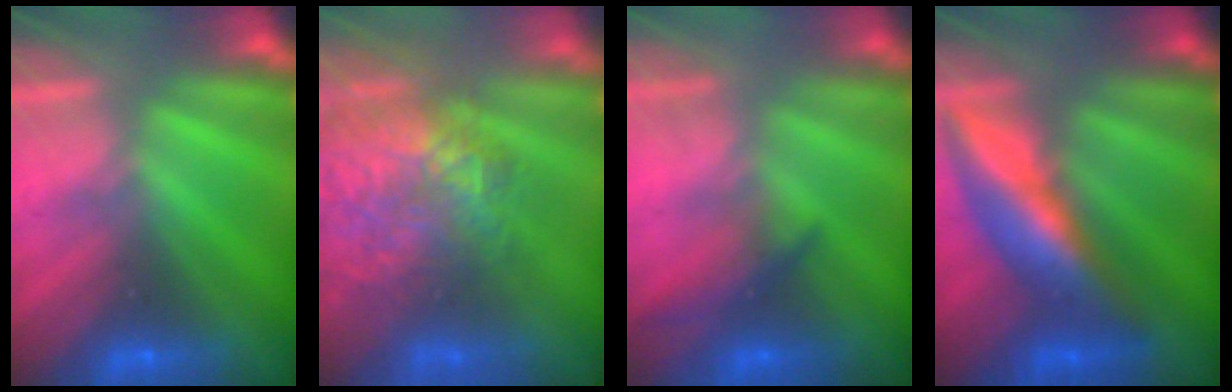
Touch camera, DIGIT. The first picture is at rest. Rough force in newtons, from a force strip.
{"total": 7.6}
{"total": 1.9}
{"total": 6.1}